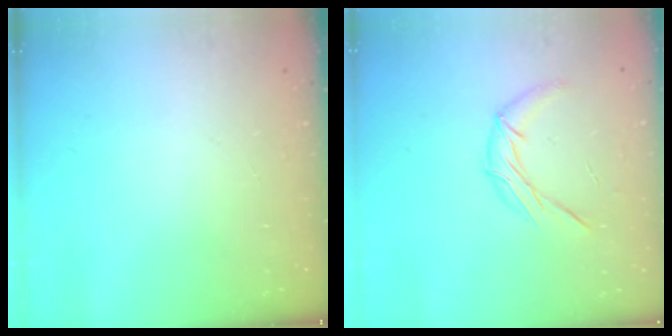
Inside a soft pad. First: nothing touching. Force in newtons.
{"total": 8.8, "press": 8.8, "slide": 0.4}